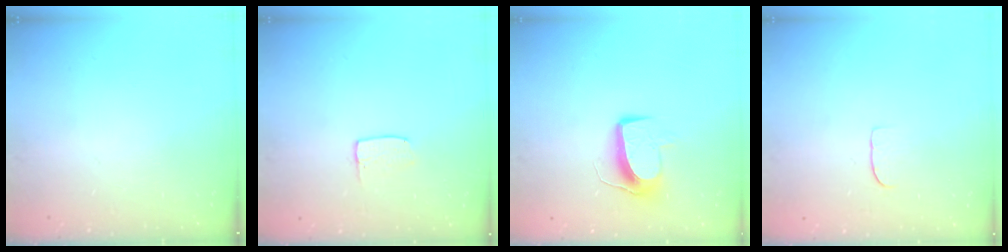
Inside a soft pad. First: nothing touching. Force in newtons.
{"total": 3.4, "press": 3.3, "slide": 0.3}
{"total": 9.7, "press": 9.7, "slide": 0.5}
{"total": 4.5, "press": 4.5, "slide": 0.3}